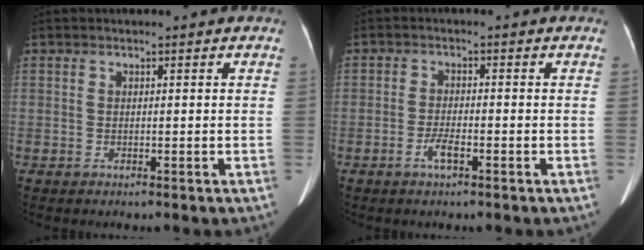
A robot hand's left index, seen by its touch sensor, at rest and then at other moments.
{"total": 2.5, "force": [-1.5, 0.5, 2.0], "torque": [-0.043, -0.001, -0.027]}